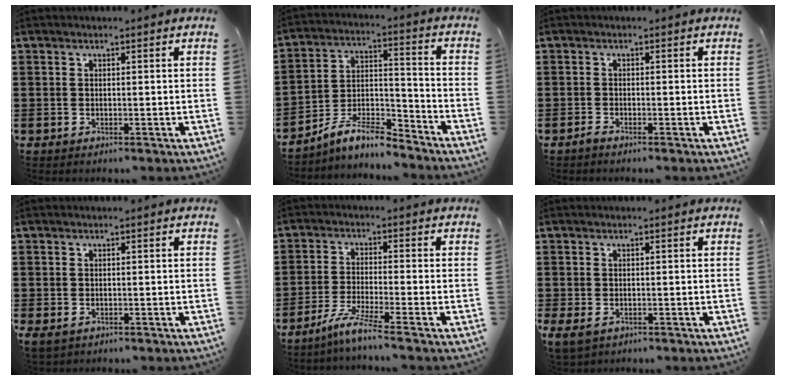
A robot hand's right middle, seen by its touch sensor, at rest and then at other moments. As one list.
[{"total": 8.7, "force": [-7.7, 1.8, 3.8], "torque": [-0.069, 0.015, -0.147]}, {"total": 1.0, "force": [-0.9, 0.1, 0.4], "torque": [-0.011, -0.003, -0.018]}, {"total": 0.5, "force": [-0.3, 0.4, 0.2], "torque": [-0.014, -0.002, -0.009]}, {"total": 5.1, "force": [-4.0, -0.3, 3.0], "torque": [-0.071, -0.015, -0.079]}, {"total": 1.1, "force": [-0.4, 0.7, 0.7], "torque": [-0.032, -0.005, -0.013]}]